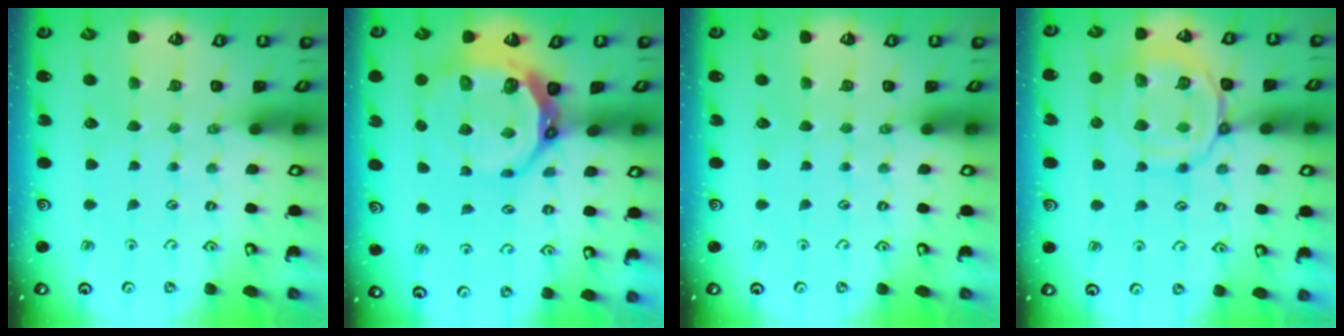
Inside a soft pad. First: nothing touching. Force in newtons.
{"total": 14.0, "press": 13.2, "slide": 4.7}
{"total": 0.0}
{"total": 14.0, "press": 14.0, "slide": 1.3}